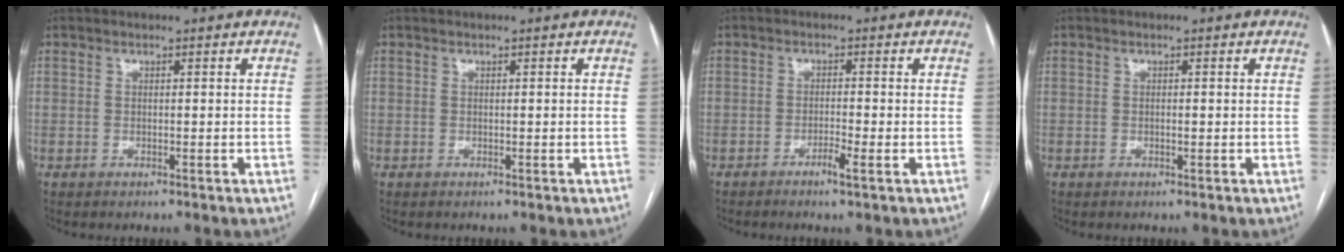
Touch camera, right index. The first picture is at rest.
{"total": 0.0}
{"total": 2.4, "force": [-1.3, -0.2, 2.0], "torque": [-0.036, -0.003, -0.025]}
{"total": 0.6, "force": [-0.1, 0.1, 0.6], "torque": [-0.011, 0.000, 0.000]}